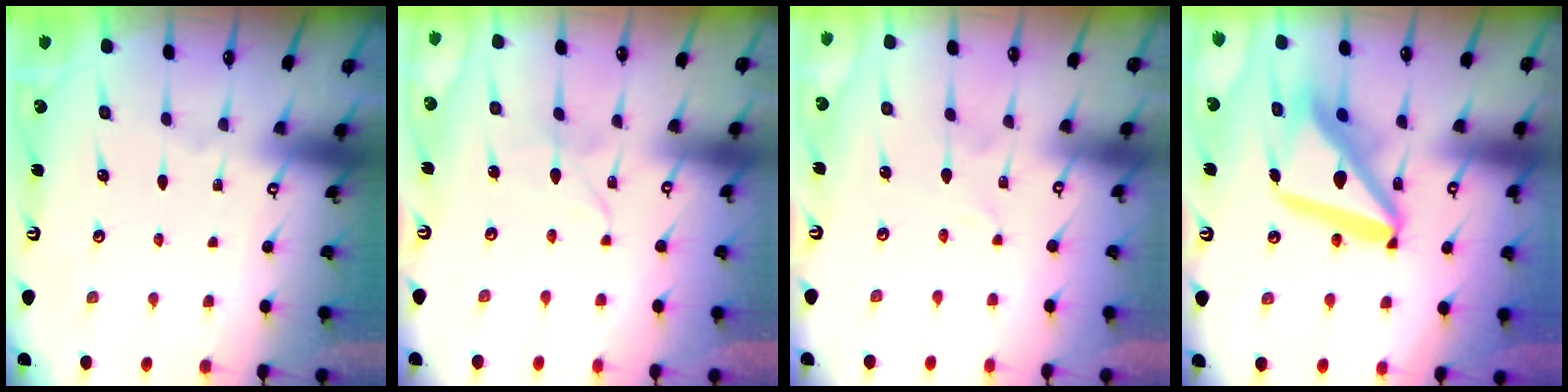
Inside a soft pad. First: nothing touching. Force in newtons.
{"total": 2.8, "press": 2.8, "slide": 0.2}
{"total": 0.0}
{"total": 17.1, "press": 17.0, "slide": 2.1}